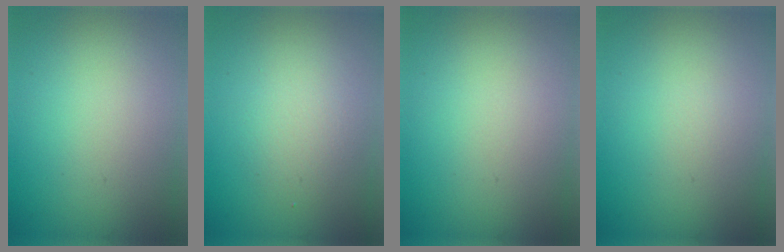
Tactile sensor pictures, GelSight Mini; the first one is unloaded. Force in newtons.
{"total": 2.2, "press": 2.2, "slide": 0.0}
{"total": 0.0}
{"total": 0.0}